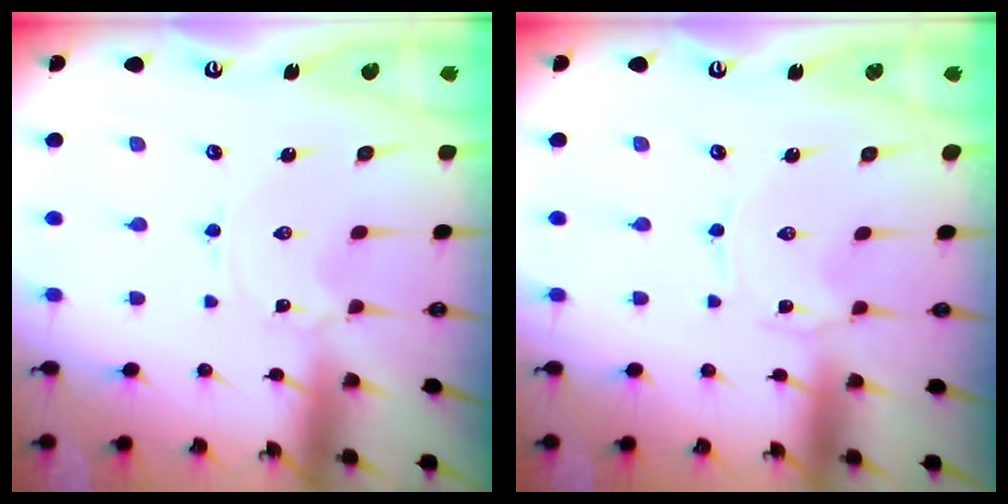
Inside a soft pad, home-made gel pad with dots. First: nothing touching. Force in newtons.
{"total": 0.6, "press": 0.6, "slide": 0.1}